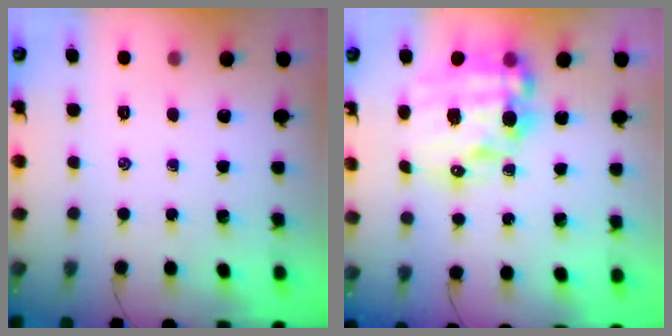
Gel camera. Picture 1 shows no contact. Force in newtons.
{"total": 18.8, "press": 18.3, "slide": 4.1}